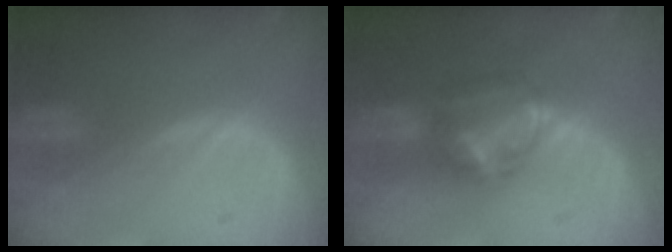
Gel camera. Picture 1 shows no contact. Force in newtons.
{"total": 6.0, "press": 5.9, "slide": 1.0}